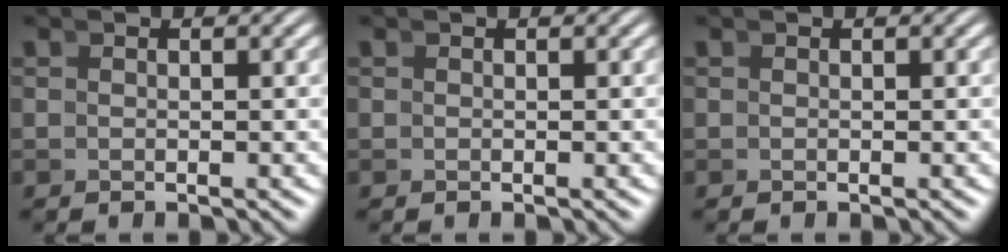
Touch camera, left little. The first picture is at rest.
{"total": 0.0}
{"total": 0.0}